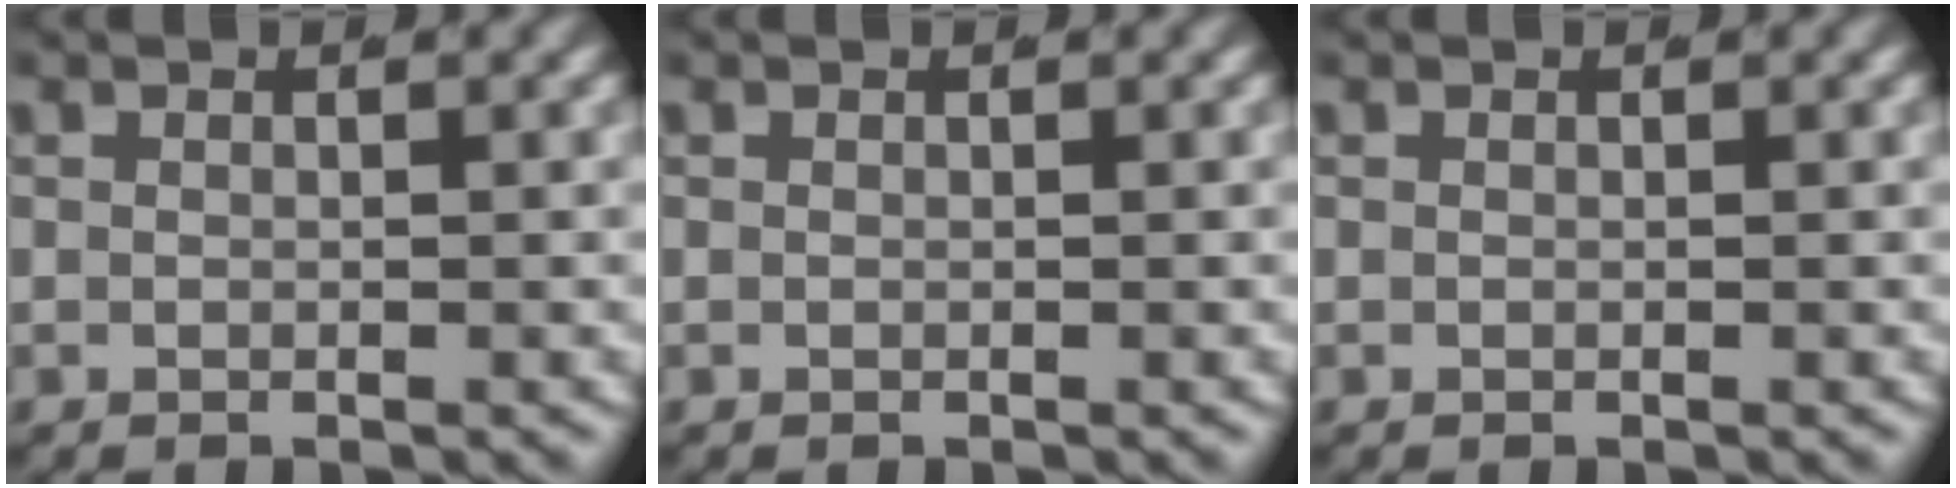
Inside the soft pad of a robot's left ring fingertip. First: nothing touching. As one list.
[{"total": 0.0}, {"total": 0.0}]